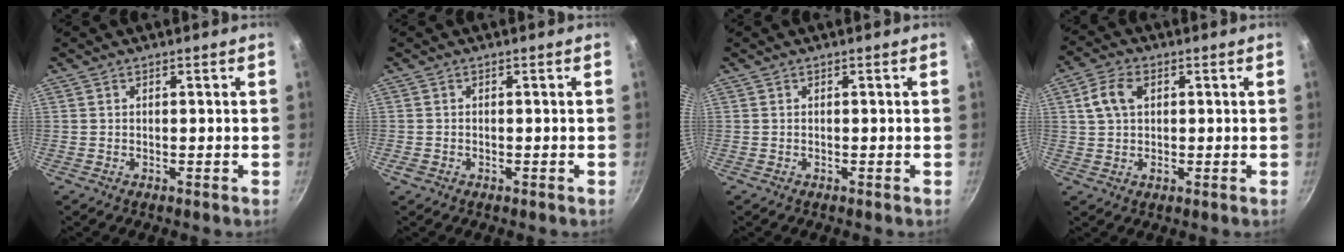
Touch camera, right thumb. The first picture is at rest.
{"total": 1.0, "force": [-0.4, 0.8, 0.4], "torque": [-0.006, 0.001, -0.008]}
{"total": 0.0}
{"total": 6.5, "force": [1.8, 4.4, 4.4], "torque": [-0.080, 0.005, 0.033]}